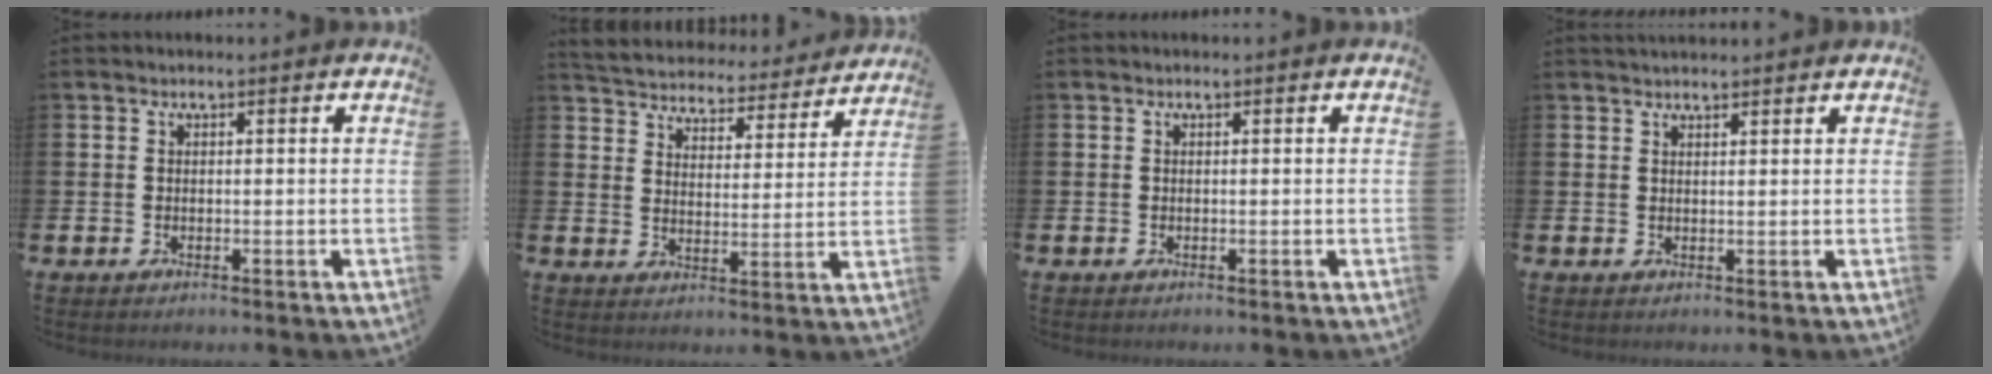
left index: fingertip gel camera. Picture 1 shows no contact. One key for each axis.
{"total": 5.0, "fx": 4.9, "fy": 1.1, "fz": 0.1, "tx": -0.025, "ty": -0.045, "tz": 0.080}
{"total": 0.0}
{"total": 1.5, "fx": 1.5, "fy": 0.2, "fz": 0.2, "tx": 0.006, "ty": -0.004, "tz": 0.025}